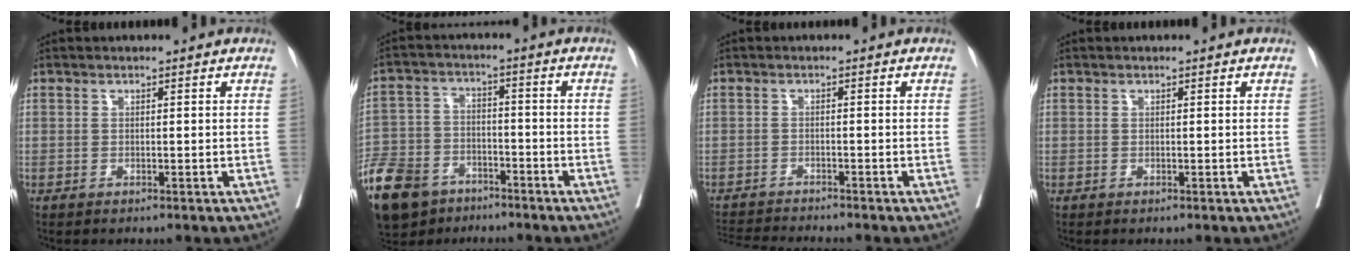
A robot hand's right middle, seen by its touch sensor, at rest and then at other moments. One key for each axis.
{"total": 15.3, "fx": -10.7, "fy": 8.6, "fz": 6.9, "tx": -0.164, "ty": -0.010, "tz": -0.187}
{"total": 5.9, "fx": -5.7, "fy": -0.8, "fz": 1.2, "tx": -0.018, "ty": -0.015, "tz": -0.096}
{"total": 0.0}